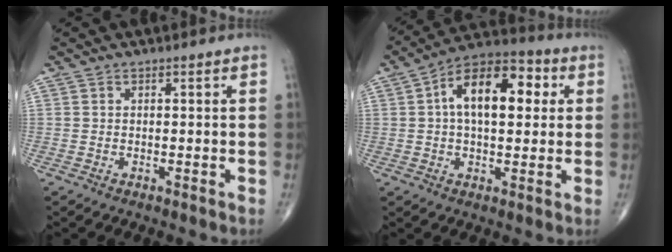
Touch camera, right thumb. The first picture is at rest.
{"total": 14.9, "force": [2.9, 8.0, 12.3], "torque": [-0.178, 0.027, 0.037]}